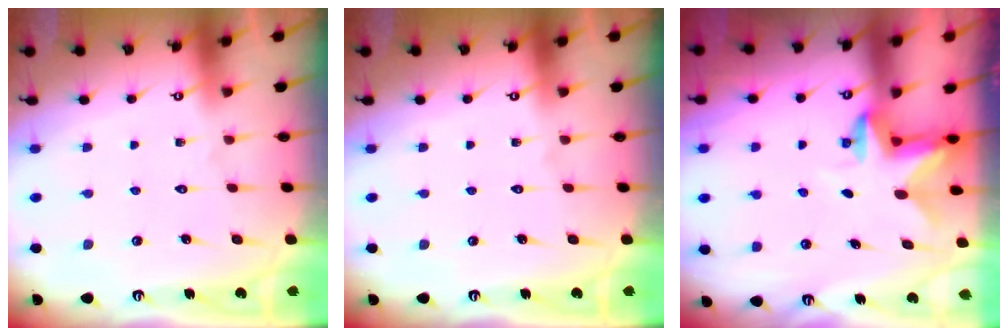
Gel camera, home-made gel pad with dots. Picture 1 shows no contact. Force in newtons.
{"total": 0.0}
{"total": 2.8, "press": 2.7, "slide": 0.5}